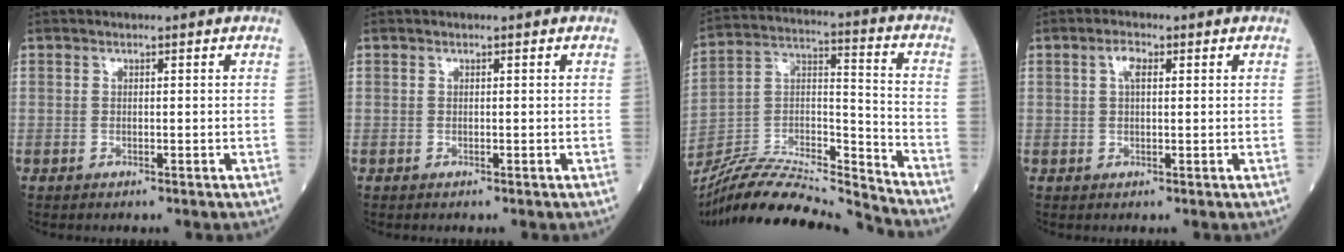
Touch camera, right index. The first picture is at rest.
{"total": 0.0}
{"total": 20.1, "force": [-19.1, 0.5, 6.1], "torque": [-0.120, 0.024, -0.333]}
{"total": 2.3, "force": [0.8, 0.9, 2.0], "torque": [-0.040, 0.006, 0.015]}